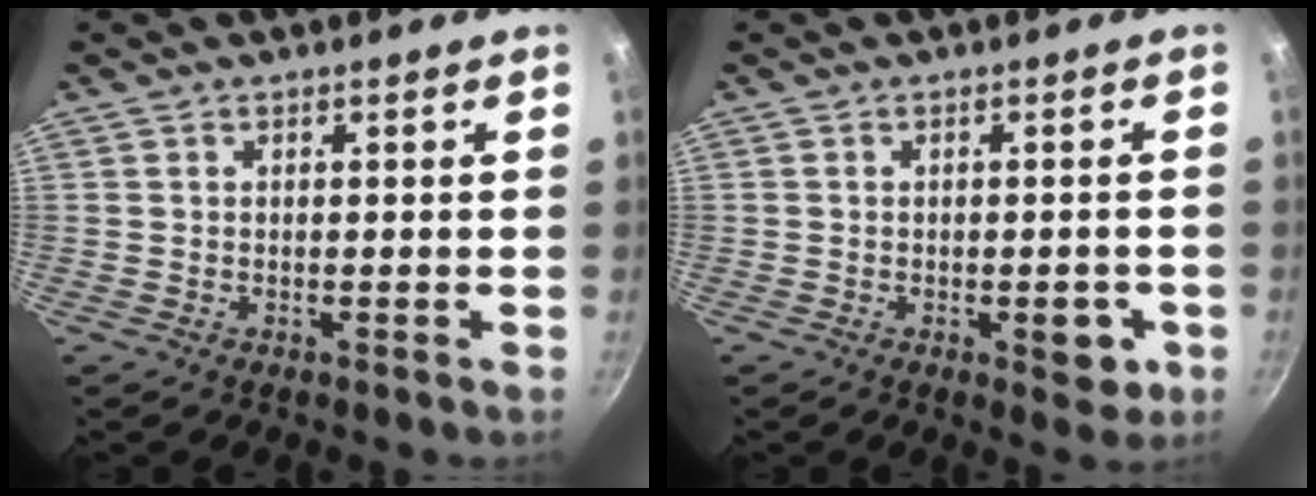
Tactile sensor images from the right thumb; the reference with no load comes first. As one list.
[{"total": 5.3, "force": [-1.7, 2.6, 4.2], "torque": [-0.031, 0.009, -0.016]}]